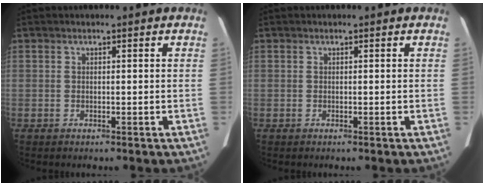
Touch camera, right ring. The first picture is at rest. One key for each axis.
{"total": 0.0}